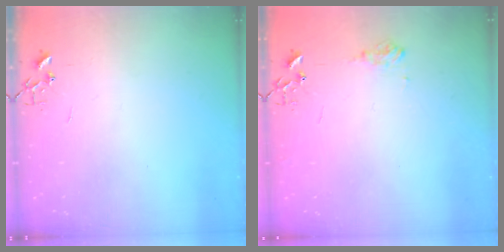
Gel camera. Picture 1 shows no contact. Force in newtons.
{"total": 6.9, "press": 6.8, "slide": 1.0}